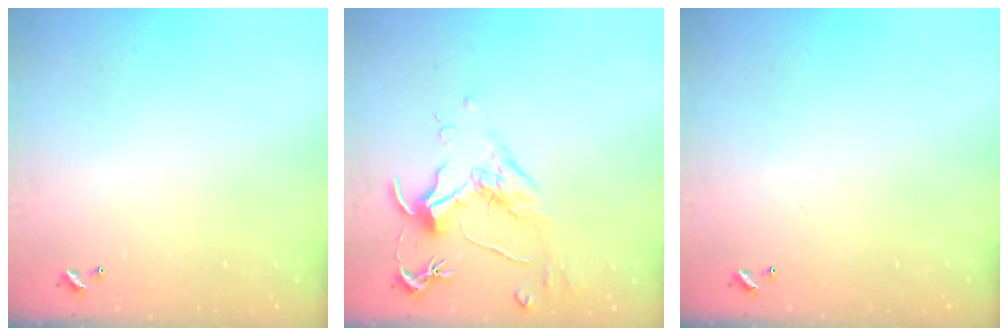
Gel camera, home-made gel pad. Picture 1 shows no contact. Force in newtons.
{"total": 1.6, "press": 1.4, "slide": 0.9}
{"total": 0.0}